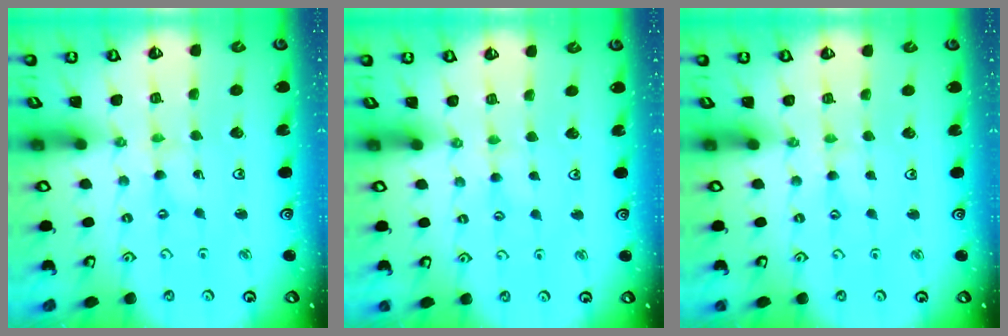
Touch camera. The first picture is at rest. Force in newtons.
{"total": 2.0, "press": 2.0, "slide": 0.3}
{"total": 1.2, "press": 1.2, "slide": 0.2}